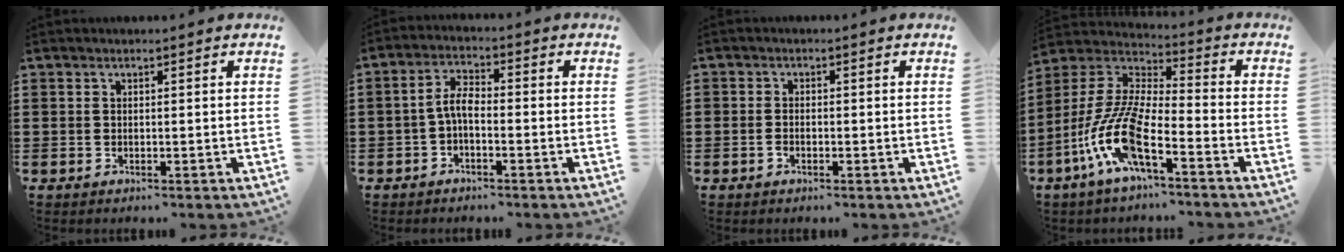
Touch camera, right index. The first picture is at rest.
{"total": 3.7, "force": [-1.2, 1.5, 3.2], "torque": [-0.074, 0.006, -0.028]}
{"total": 1.0, "force": [-0.7, 0.5, 0.6], "torque": [-0.012, -0.002, -0.012]}
{"total": 11.8, "force": [-6.8, 2.8, 9.2], "torque": [-0.228, -0.018, -0.141]}